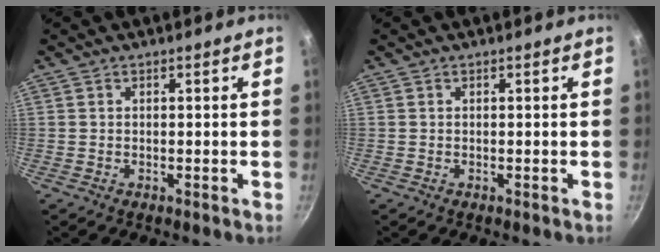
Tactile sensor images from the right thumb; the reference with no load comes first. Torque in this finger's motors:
{"motor_torque": [0.00, 0.00, -0.32, 0.32, 0.00]}